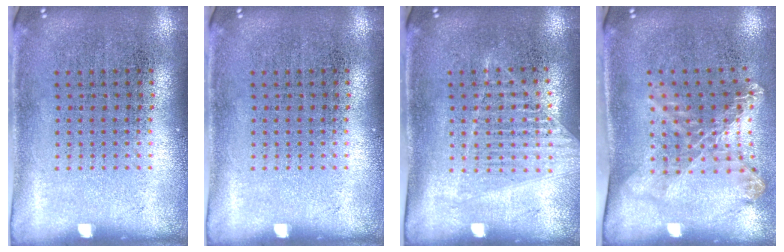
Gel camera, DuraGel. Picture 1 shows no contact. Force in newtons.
{"total": 0.0}
{"total": 1.1, "press": 1.1, "slide": 0.4}
{"total": 1.8, "press": 1.3, "slide": 1.2}